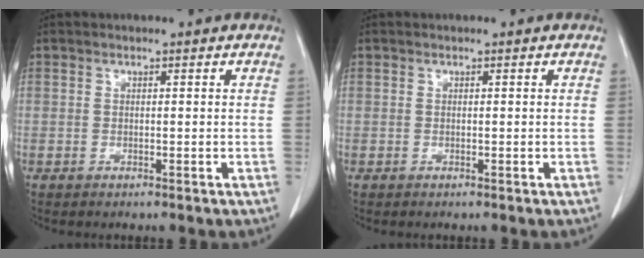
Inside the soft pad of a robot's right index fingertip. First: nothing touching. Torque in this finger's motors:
{"motor_torque": [0.00, 0.00, 0.02, 0.00]}